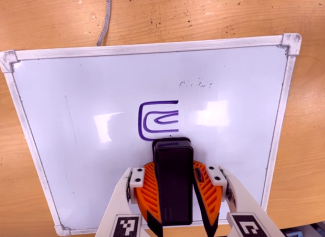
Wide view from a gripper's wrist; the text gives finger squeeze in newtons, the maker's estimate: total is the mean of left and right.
{"total": 11.7, "left": 11.0, "right": 12.5}